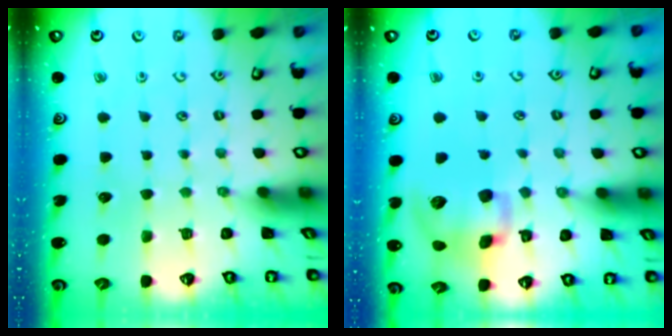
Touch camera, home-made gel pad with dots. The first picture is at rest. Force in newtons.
{"total": 12.6, "press": 12.5, "slide": 1.0}